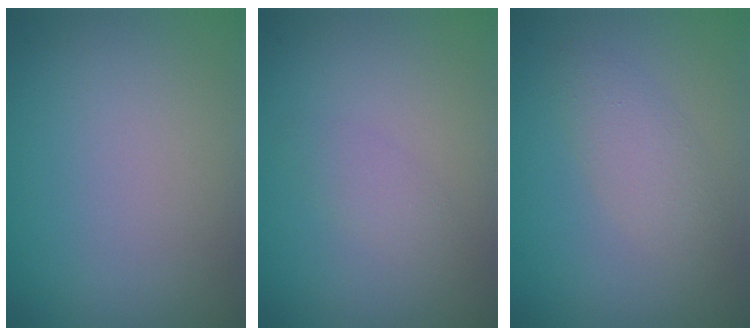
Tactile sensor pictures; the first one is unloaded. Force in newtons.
{"total": 1.2, "press": 1.2, "slide": 0.1}
{"total": 2.4, "press": 2.4, "slide": 0.1}